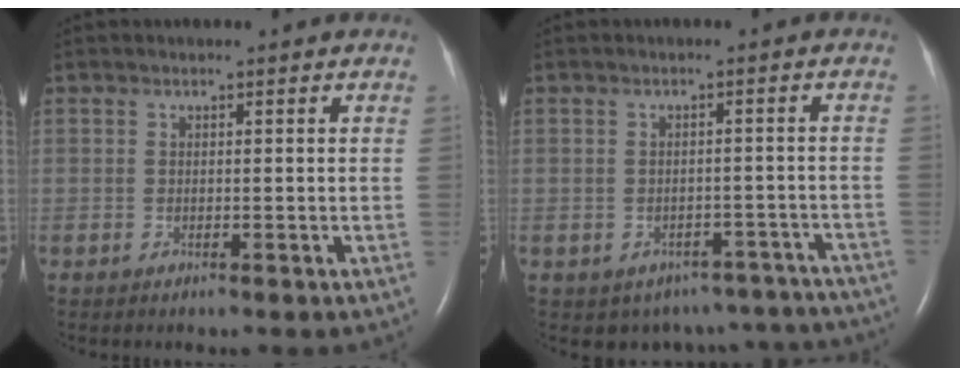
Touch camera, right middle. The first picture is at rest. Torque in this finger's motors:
{"motor_torque": [0.09, -0.19, -0.03, 0.00]}